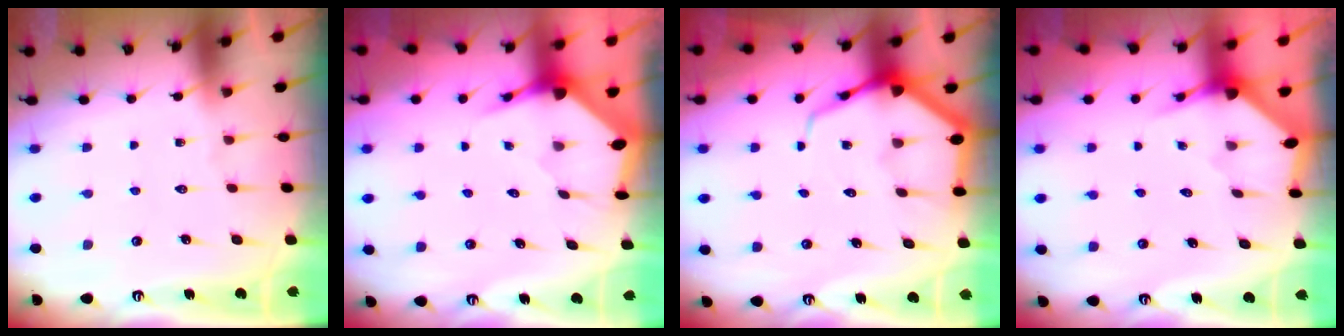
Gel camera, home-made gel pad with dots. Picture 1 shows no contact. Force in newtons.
{"total": 3.6, "press": 3.5, "slide": 0.5}
{"total": 6.9, "press": 6.9, "slide": 0.7}
{"total": 2.9, "press": 2.9, "slide": 0.3}